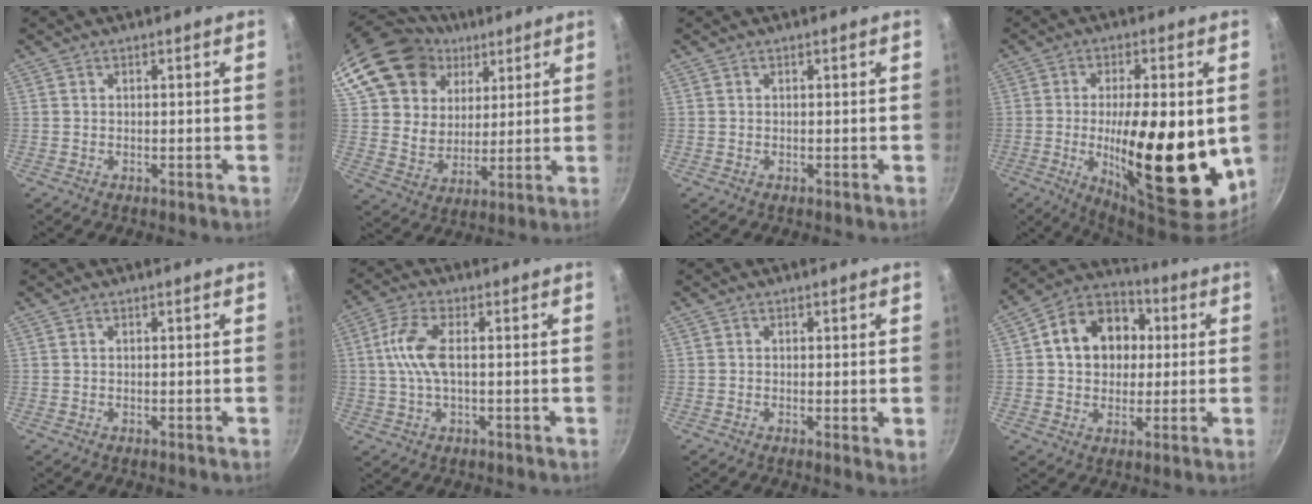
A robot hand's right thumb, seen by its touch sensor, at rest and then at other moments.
{"total": 24.9, "force": [12.1, 18.4, 11.6], "torque": [-0.222, 0.012, 0.228]}
{"total": 0.0}
{"total": 22.5, "force": [-2.1, 7.9, 20.9], "torque": [-0.298, -0.013, -0.026]}
{"total": 0.0}
{"total": 7.5, "force": [0.3, 3.1, 6.9], "torque": [-0.151, 0.014, -0.002]}
{"total": 1.8, "force": [0.0, 0.5, 1.7], "torque": [-0.024, -0.006, -0.003]}
{"total": 14.4, "force": [2.4, 11.4, 8.4], "torque": [-0.104, 0.024, 0.023]}